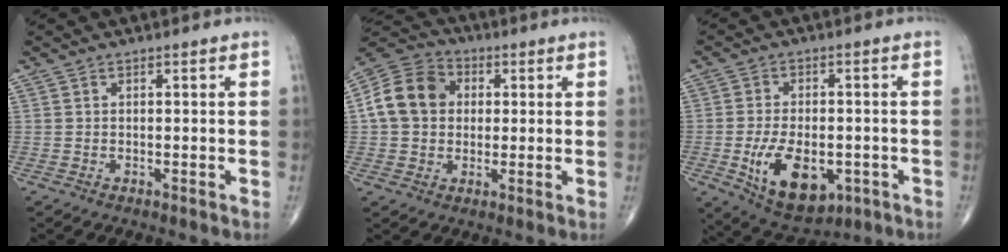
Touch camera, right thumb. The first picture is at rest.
{"total": 12.0, "force": [1.4, 9.8, 6.8], "torque": [-0.110, 0.022, 0.014]}
{"total": 13.5, "force": [-4.0, 7.7, 10.4], "torque": [-0.156, 0.001, -0.048]}